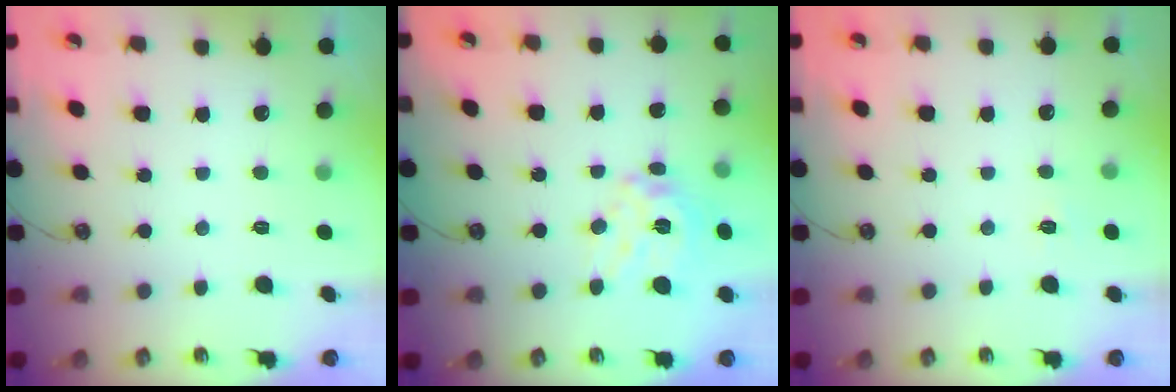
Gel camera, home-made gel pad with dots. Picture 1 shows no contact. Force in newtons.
{"total": 13.9, "press": 13.9, "slide": 1.4}
{"total": 2.7, "press": 2.7, "slide": 0.4}